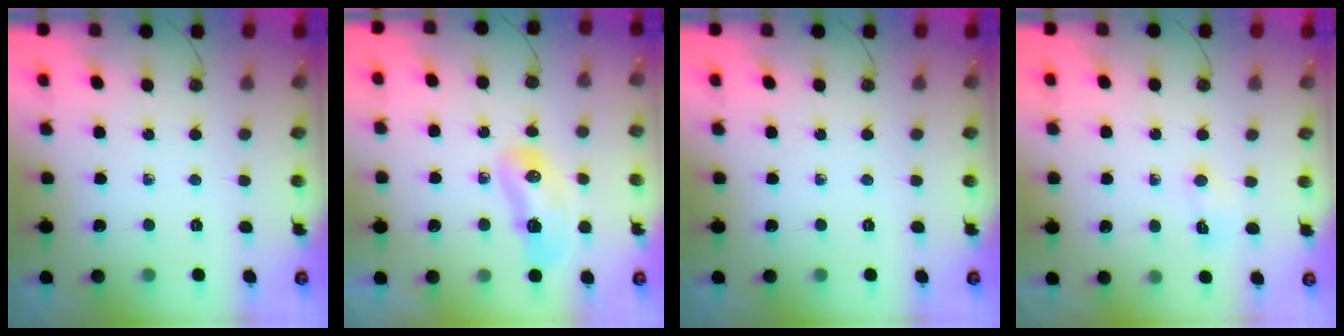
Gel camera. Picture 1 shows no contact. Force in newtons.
{"total": 9.9, "press": 9.8, "slide": 0.9}
{"total": 0.0}
{"total": 3.8, "press": 3.7, "slide": 0.6}